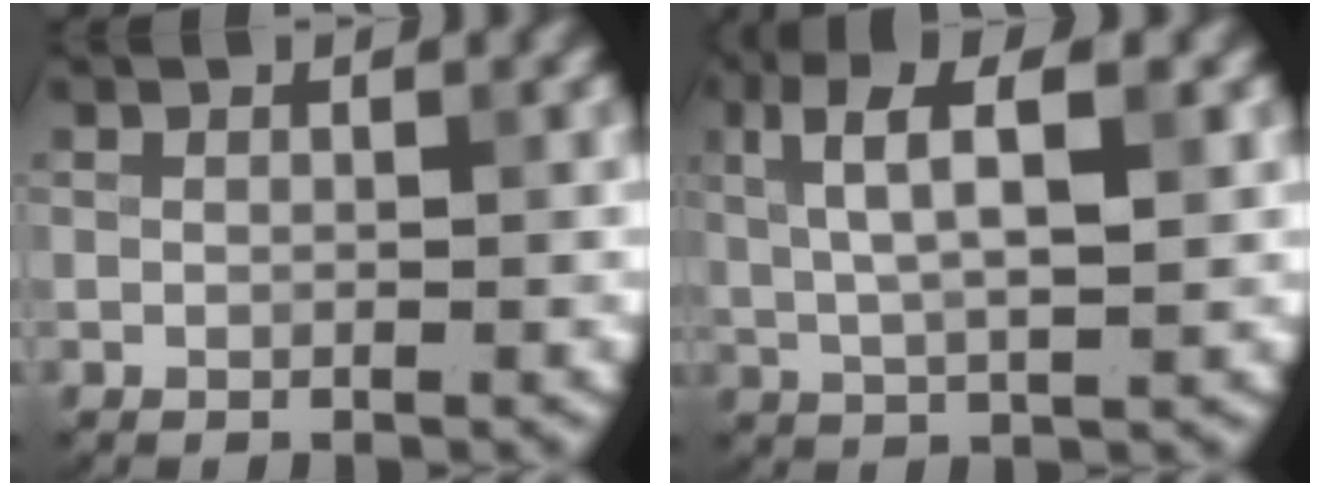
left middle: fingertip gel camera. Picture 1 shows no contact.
{"total": 6.1, "force": [2.1, 1.9, 5.4], "torque": [-0.100, 0.005, 0.037]}